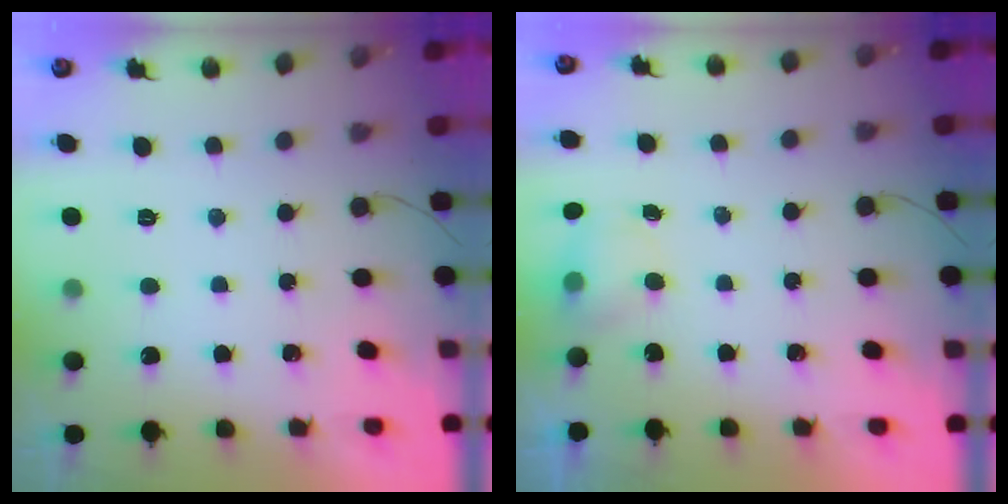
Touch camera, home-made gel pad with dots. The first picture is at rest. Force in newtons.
{"total": 4.1, "press": 4.1, "slide": 0.7}